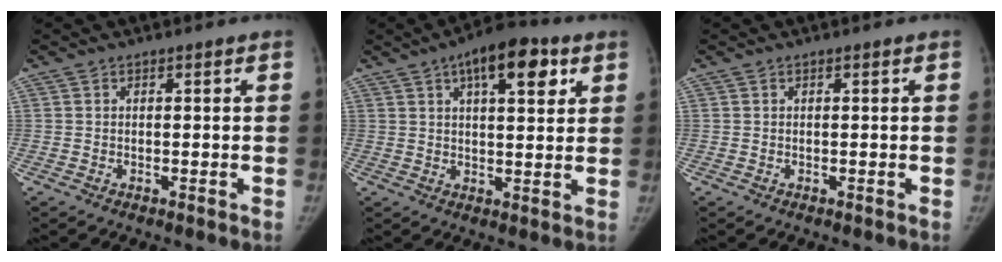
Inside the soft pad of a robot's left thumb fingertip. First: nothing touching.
{"total": 11.8, "force": [5.6, 4.7, 9.2], "torque": [-0.110, -0.007, 0.077]}
{"total": 0.0}